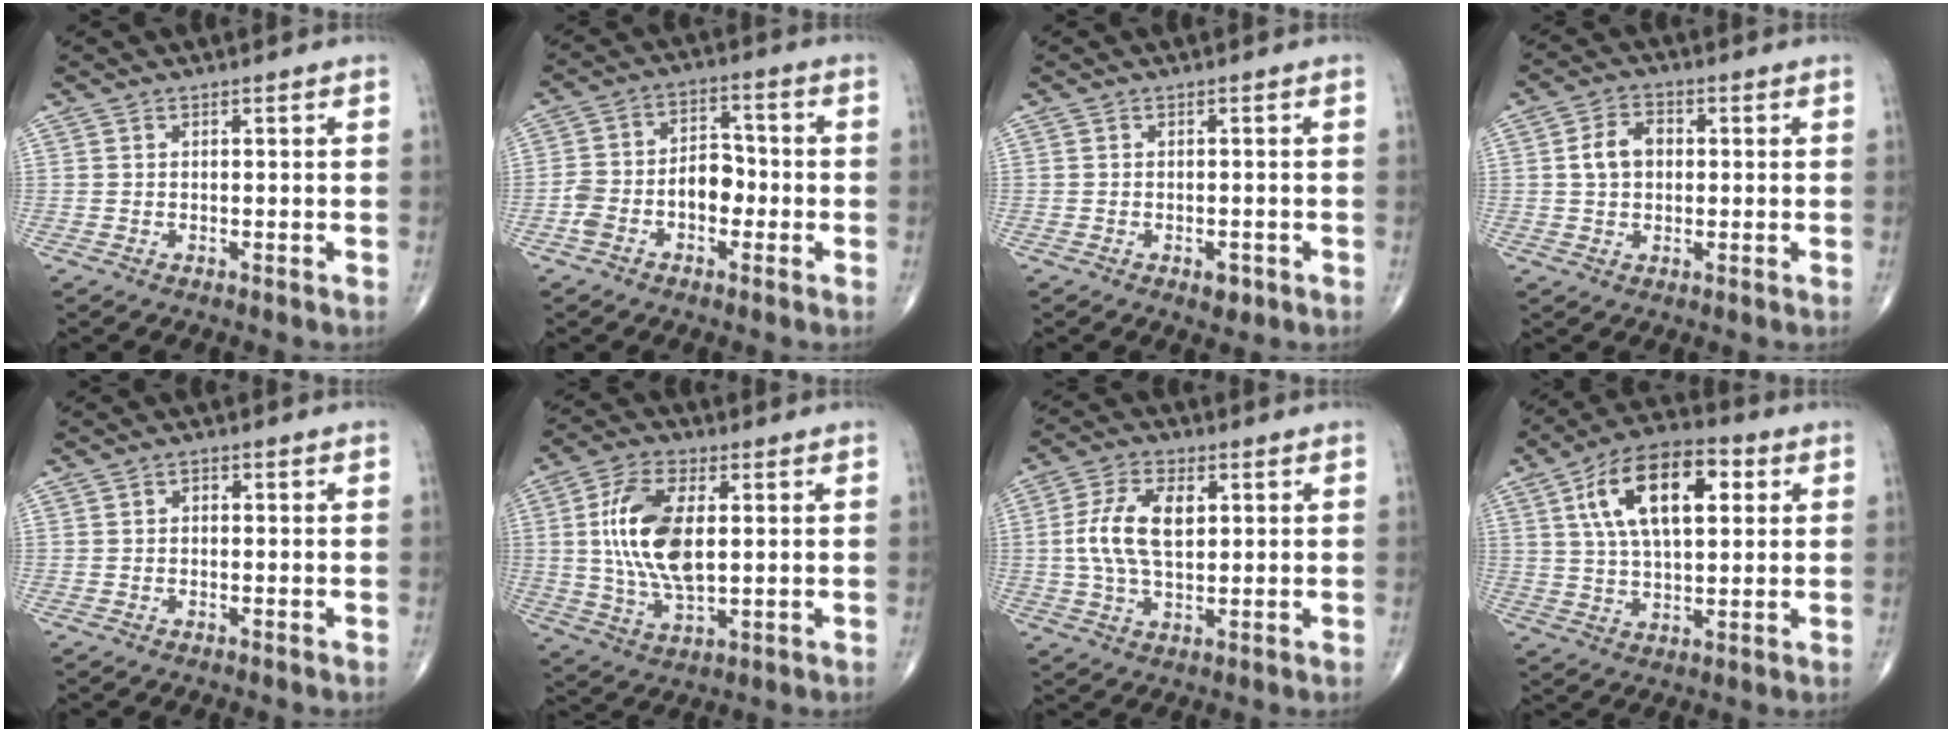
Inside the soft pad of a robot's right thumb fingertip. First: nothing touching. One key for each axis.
{"total": 8.5, "fx": -2.5, "fy": 5.5, "fz": 6.0, "tx": -0.096, "ty": 0.042, "tz": -0.051}
{"total": 2.6, "fx": -1.2, "fy": 1.4, "fz": 1.9, "tx": -0.016, "ty": 0.002, "tz": -0.012}
{"total": 5.8, "fx": 0.5, "fy": 4.2, "fz": 4.0, "tx": -0.068, "ty": 0.014, "tz": 0.004}
{"total": 0.9, "fx": 0.0, "fy": 0.7, "fz": 0.6, "tx": -0.004, "ty": 0.001, "tz": -0.006}
{"total": 14.3, "fx": 1.8, "fy": 7.1, "fz": 12.2, "tx": -0.240, "ty": -0.008, "tz": 0.035}
{"total": 10.4, "fx": 1.5, "fy": 5.7, "fz": 8.6, "tx": -0.168, "ty": 0.006, "tz": 0.028}
{"total": 16.7, "fx": 5.1, "fy": 8.2, "fz": 13.7, "tx": -0.221, "ty": 0.007, "tz": 0.080}